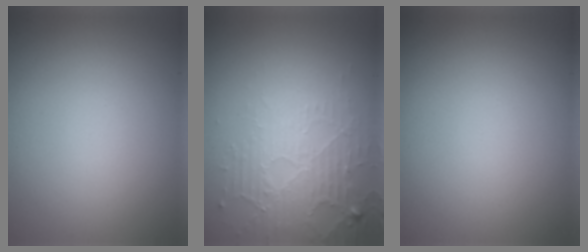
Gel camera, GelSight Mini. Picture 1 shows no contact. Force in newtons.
{"total": 5.3, "press": 3.4, "slide": 4.1}
{"total": 0.0}